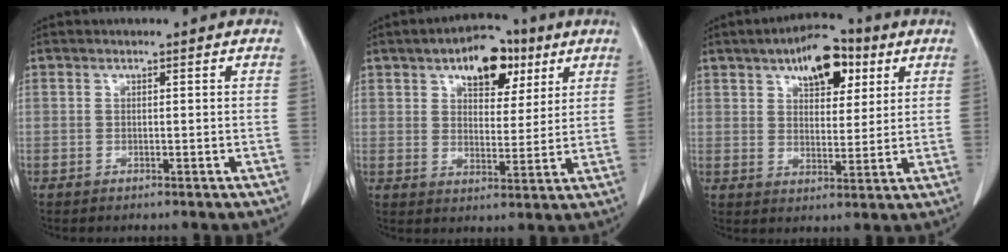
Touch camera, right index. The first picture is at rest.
{"total": 10.5, "force": [5.6, 5.5, 6.9], "torque": [-0.103, 0.019, 0.088]}
{"total": 10.6, "force": [5.5, 5.0, 7.5], "torque": [-0.114, 0.019, 0.085]}